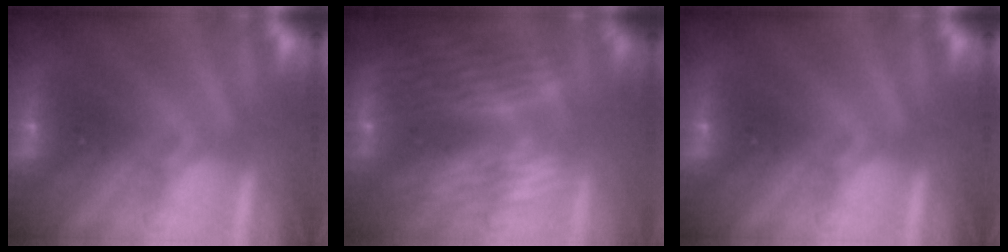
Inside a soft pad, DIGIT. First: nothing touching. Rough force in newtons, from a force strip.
{"total": 7.7}
{"total": 0.0}